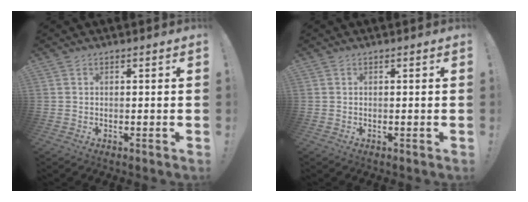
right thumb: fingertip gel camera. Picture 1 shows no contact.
{"total": 0.0}